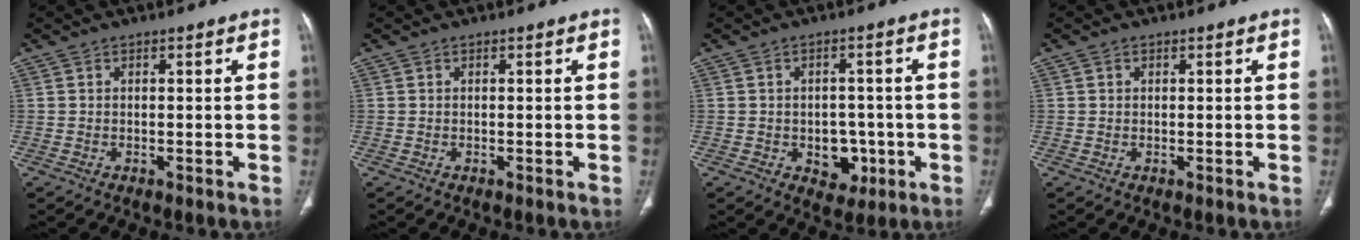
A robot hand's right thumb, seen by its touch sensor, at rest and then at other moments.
{"total": 0.0}
{"total": 6.3, "force": [-1.6, 4.8, 3.7], "torque": [-0.016, 0.012, -0.011]}
{"total": 0.6, "force": [0.2, 0.5, 0.2], "torque": [-0.002, 0.000, 0.004]}